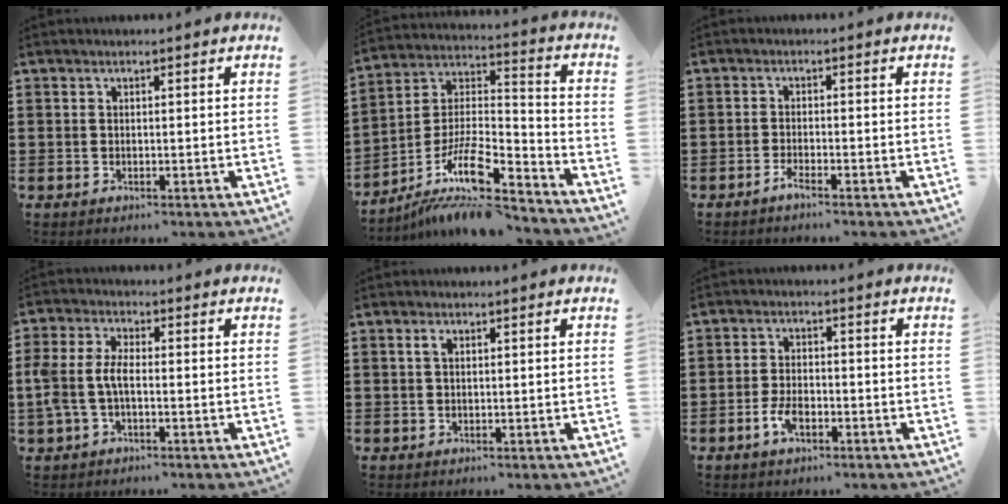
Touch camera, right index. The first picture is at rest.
{"total": 12.5, "force": [-8.7, 3.5, 8.2], "torque": [-0.161, 0.015, -0.167]}
{"total": 1.8, "force": [-1.6, 0.0, 0.8], "torque": [-0.014, -0.002, -0.030]}
{"total": 4.7, "force": [-1.0, 2.3, 4.0], "torque": [-0.101, -0.004, -0.027]}
{"total": 1.1, "force": [0.3, 0.6, 0.8], "torque": [-0.019, 0.004, 0.005]}
{"total": 3.9, "force": [-1.8, 1.9, 2.9], "torque": [-0.072, -0.004, -0.039]}